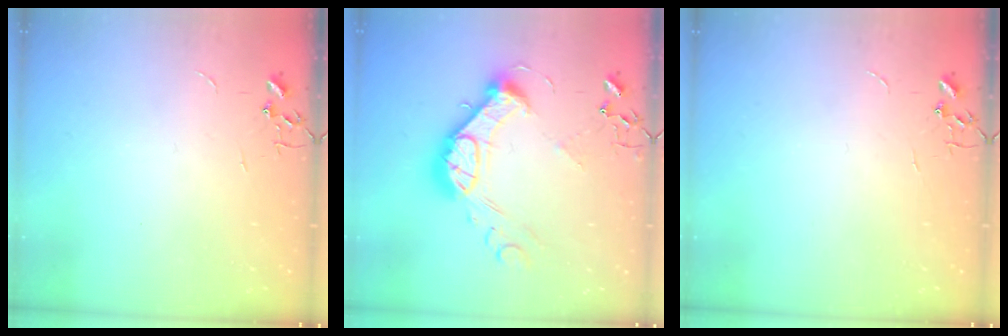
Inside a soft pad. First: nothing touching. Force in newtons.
{"total": 16.8, "press": 16.8, "slide": 0.4}
{"total": 0.0}